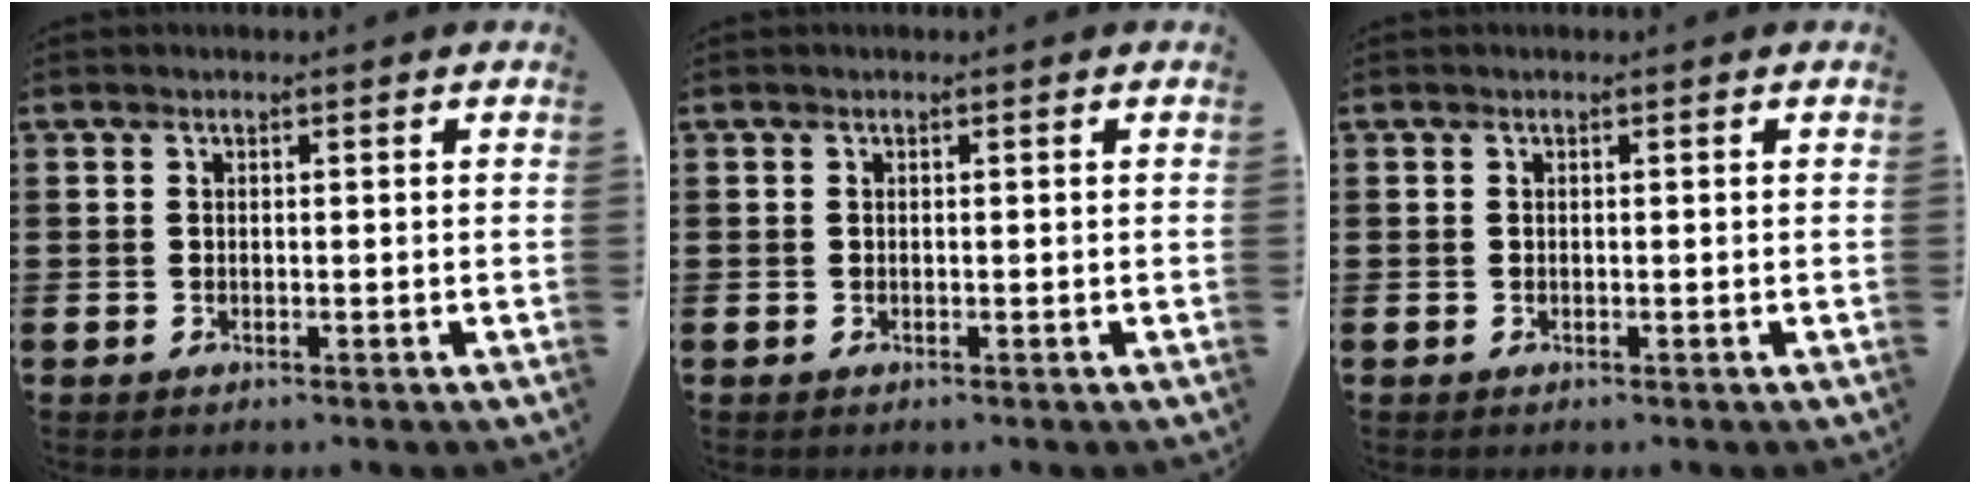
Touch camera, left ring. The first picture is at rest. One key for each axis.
{"total": 0.0}
{"total": 0.0}